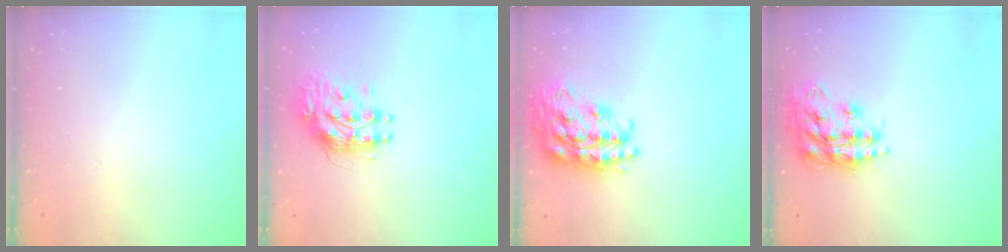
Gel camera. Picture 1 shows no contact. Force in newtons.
{"total": 9.0, "press": 8.9, "slide": 0.7}
{"total": 25.6, "press": 25.5, "slide": 2.2}
{"total": 17.1, "press": 17.0, "slide": 1.5}